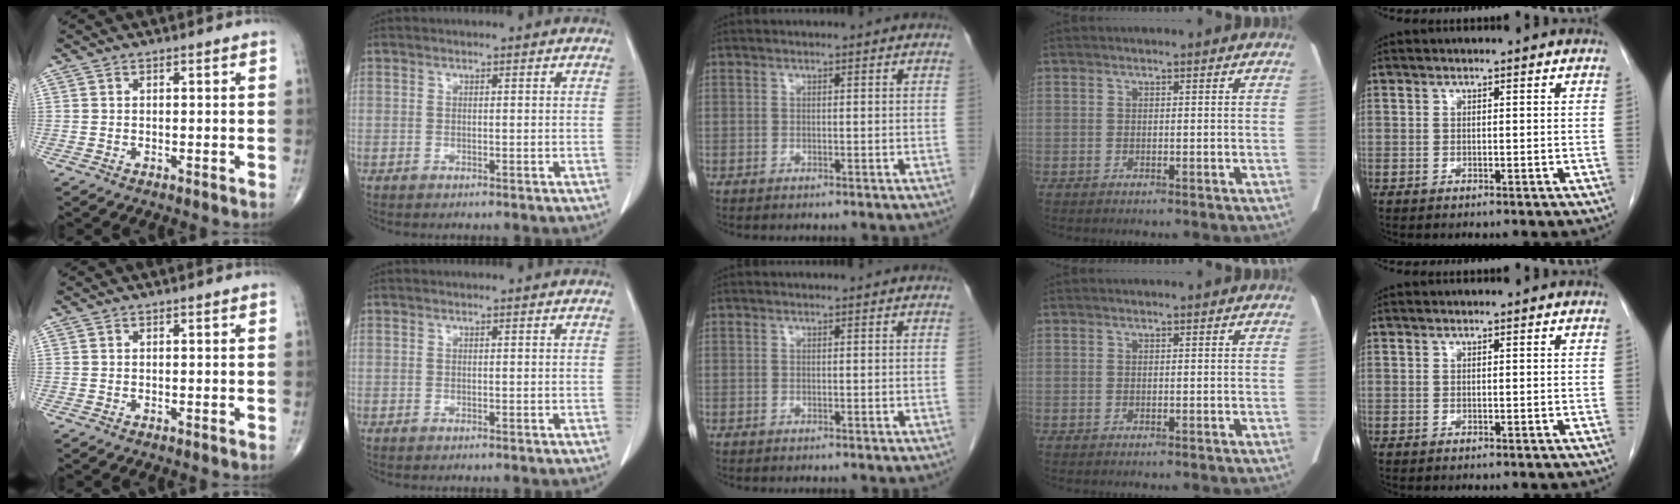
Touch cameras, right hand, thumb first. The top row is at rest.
{}